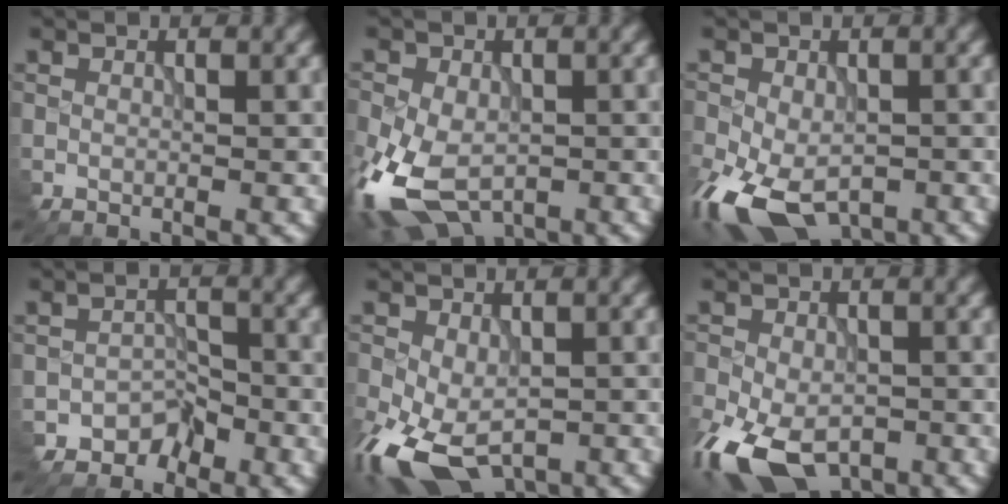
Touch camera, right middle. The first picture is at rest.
{"total": 10.4, "force": [-4.2, 6.2, 7.1], "torque": [-0.174, -0.036, -0.075]}
{"total": 11.4, "force": [-5.7, 6.4, 7.5], "torque": [-0.177, -0.058, -0.084]}
{"total": 2.4, "force": [-2.0, 1.4, -0.1], "torque": [0.009, 0.007, -0.034]}
{"total": 10.1, "force": [-4.5, 5.6, 7.1], "torque": [-0.171, -0.051, -0.066]}
{"total": 12.2, "force": [-6.8, 7.0, 7.4], "torque": [-0.158, -0.055, -0.105]}